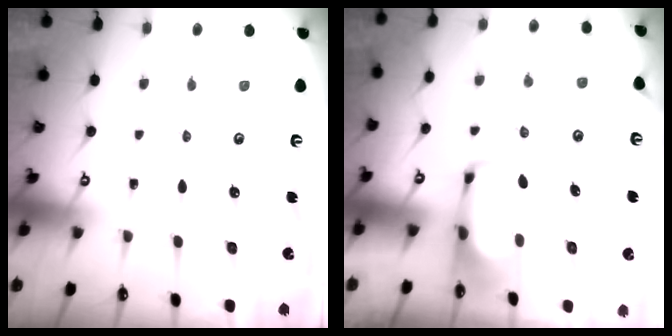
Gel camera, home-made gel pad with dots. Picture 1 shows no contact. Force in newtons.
{"total": 1.7, "press": 1.7, "slide": 0.4}